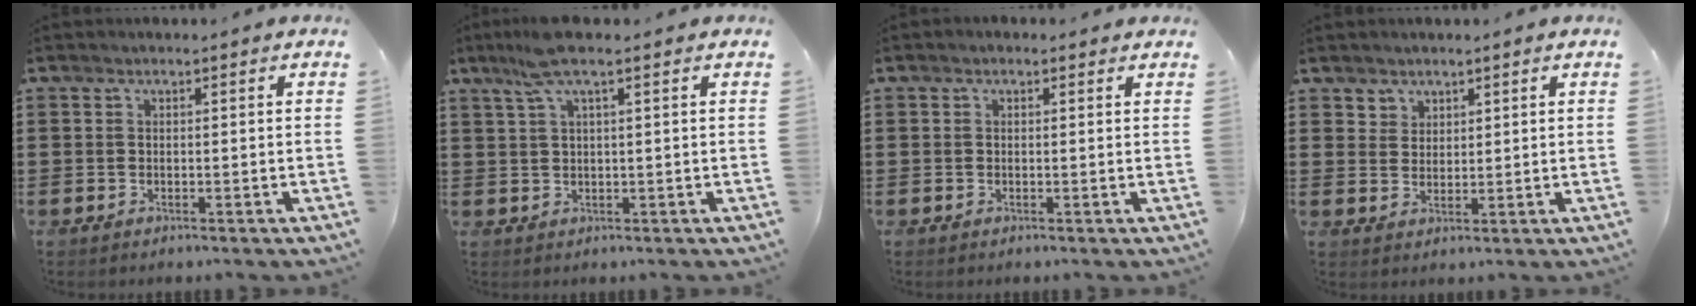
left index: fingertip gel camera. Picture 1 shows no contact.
{"total": 4.9, "force": [2.7, 0.6, 4.0], "torque": [-0.085, 0.005, 0.049]}
{"total": 0.6, "force": [0.0, 0.6, 0.3], "torque": [-0.007, 0.005, 0.000]}
{"total": 2.5, "force": [1.8, 1.7, -0.1], "torque": [-0.007, 0.006, 0.035]}